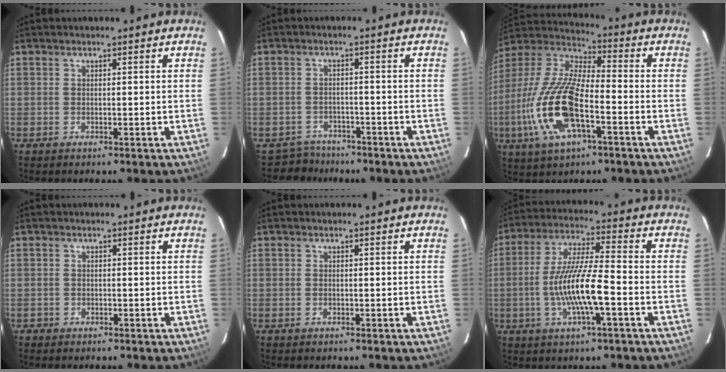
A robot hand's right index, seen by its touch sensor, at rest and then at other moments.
{"total": 4.5, "force": [-3.7, 2.5, -0.6], "torque": [-0.002, 0.009, -0.061]}
{"total": 18.9, "force": [-6.2, 6.8, 16.5], "torque": [-0.353, -0.015, -0.123]}
{"total": 1.0, "force": [-0.5, 0.8, -0.1], "torque": [-0.002, 0.005, -0.008]}
{"total": 0.0}
{"total": 12.4, "force": [-3.5, 1.4, 11.8], "torque": [-0.235, -0.003, -0.066]}